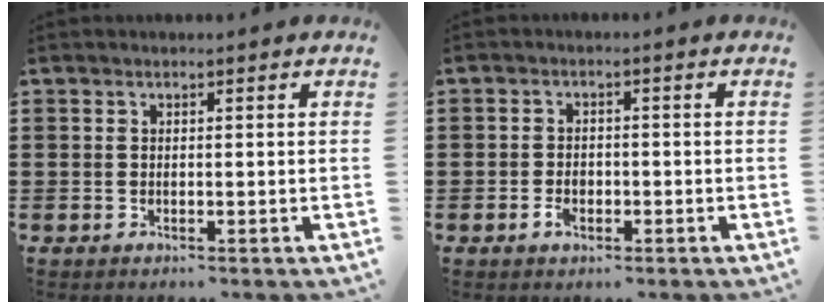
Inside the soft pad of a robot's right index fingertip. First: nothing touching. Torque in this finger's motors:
{"motor_torque": [0.11, 0.07, 0.04, 0.05]}